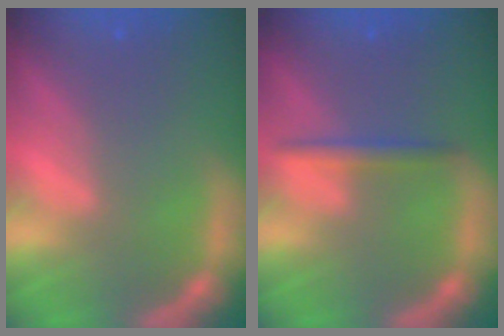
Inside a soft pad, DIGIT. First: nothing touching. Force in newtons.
{"total": 1.9}